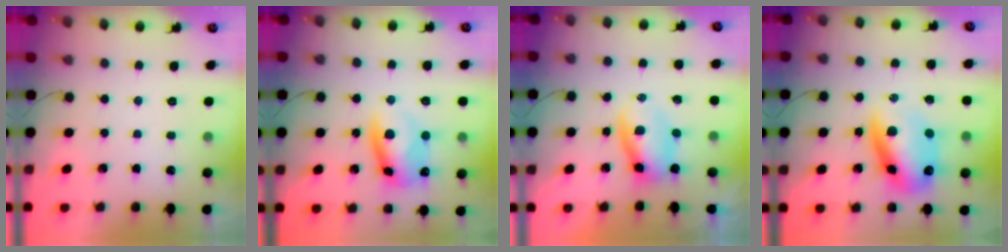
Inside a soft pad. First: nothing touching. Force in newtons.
{"total": 10.0, "press": 9.9, "slide": 1.5}
{"total": 4.4, "press": 4.3, "slide": 1.0}
{"total": 14.8, "press": 14.3, "slide": 3.7}